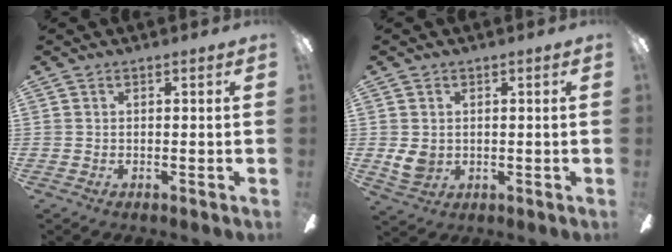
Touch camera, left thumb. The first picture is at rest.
{"total": 4.8, "force": [0.6, 4.1, 2.3], "torque": [-0.043, -0.001, 0.010]}